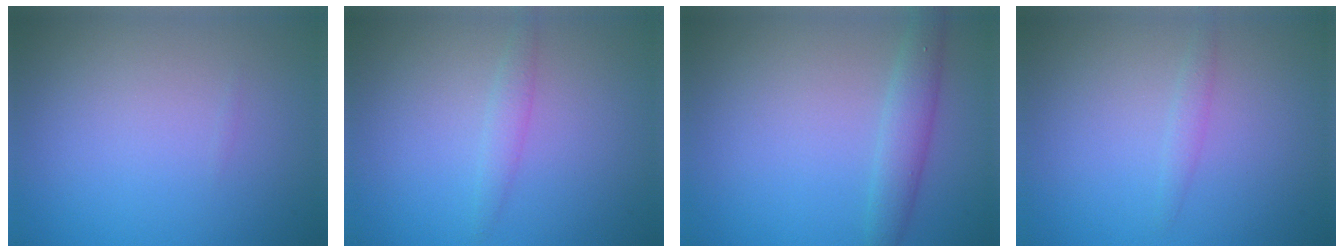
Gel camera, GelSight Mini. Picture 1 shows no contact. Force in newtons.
{"total": 1.4, "press": 1.4, "slide": 0.1}
{"total": 2.6, "press": 2.6, "slide": 0.1}
{"total": 0.5, "press": 0.5, "slide": 0.1}